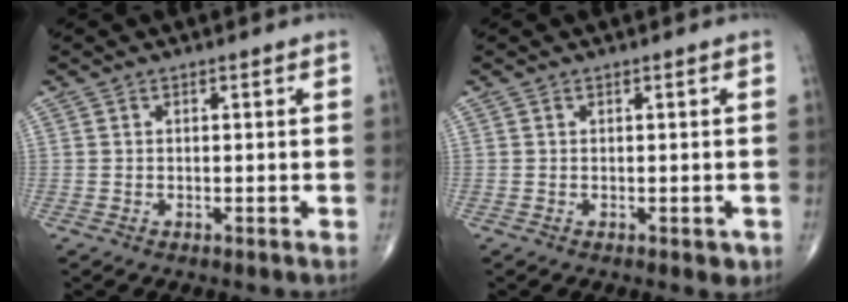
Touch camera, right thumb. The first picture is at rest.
{"total": 1.5, "force": [-0.2, 0.9, 1.2], "torque": [-0.007, 0.000, 0.000]}